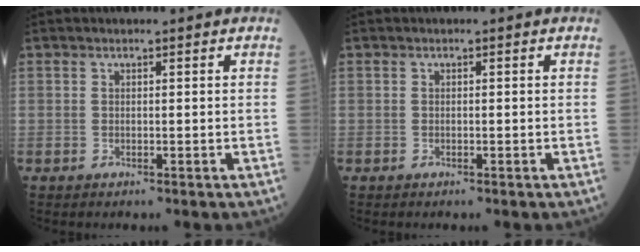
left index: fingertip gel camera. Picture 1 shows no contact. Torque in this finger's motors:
{"motor_torque": [-0.07, 0.08, 0.00, 0.00]}